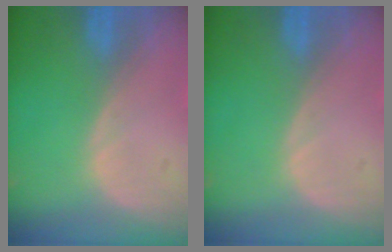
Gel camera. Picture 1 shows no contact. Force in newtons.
{"total": 0.0}